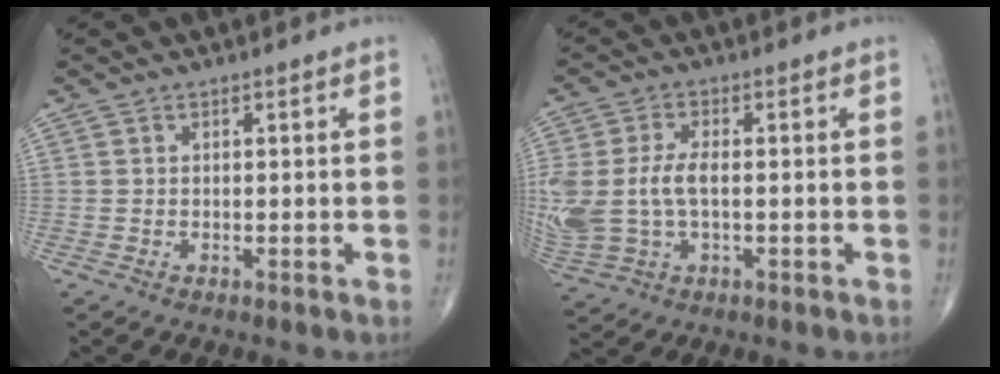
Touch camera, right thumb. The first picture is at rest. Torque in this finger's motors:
{"motor_torque": [0.27, 0.18, 0.94, 0.10, 0.14]}